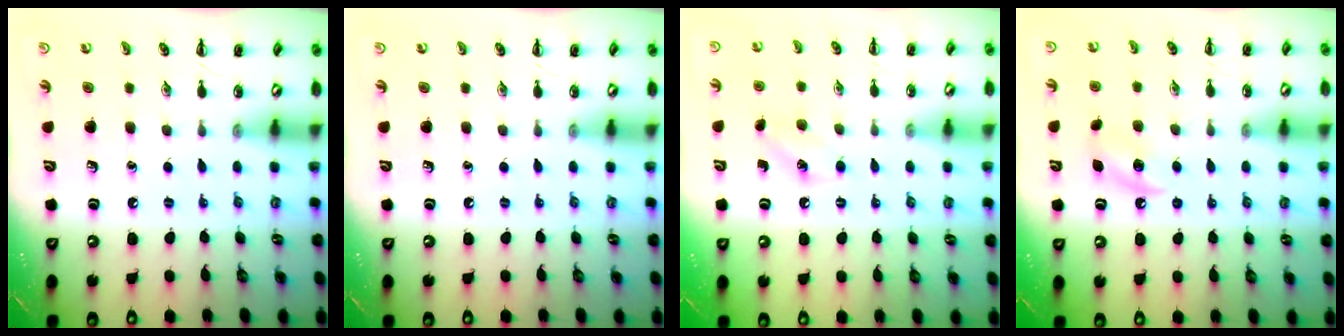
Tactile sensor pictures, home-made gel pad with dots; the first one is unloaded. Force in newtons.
{"total": 0.0}
{"total": 6.6, "press": 6.4, "slide": 1.8}
{"total": 6.4, "press": 6.2, "slide": 1.8}